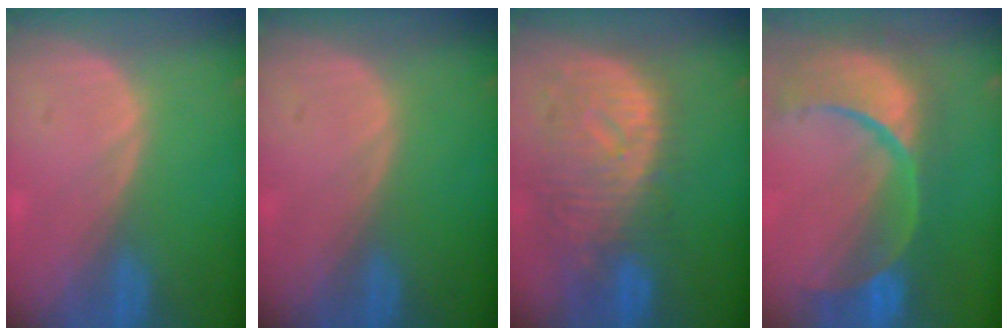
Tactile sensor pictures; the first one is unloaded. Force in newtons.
{"total": 0.0}
{"total": 11.0, "press": 9.8, "slide": 5.1}
{"total": 13.9, "press": 11.0, "slide": 8.4}